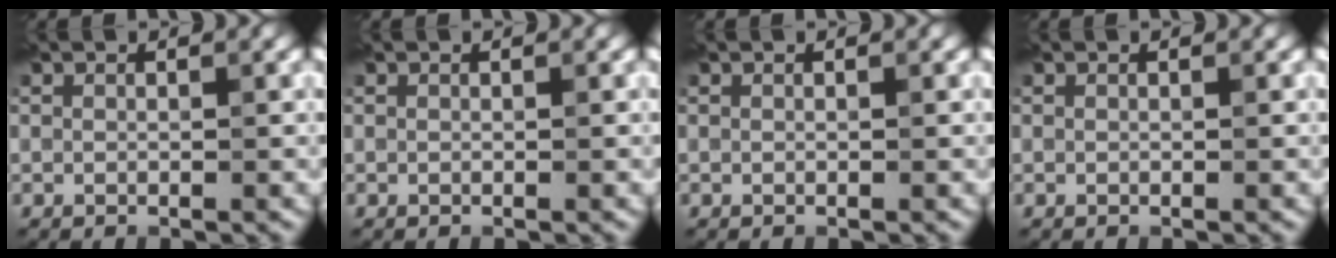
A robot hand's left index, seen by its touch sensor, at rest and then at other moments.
{"total": 0.0}
{"total": 0.0}
{"total": 0.0}